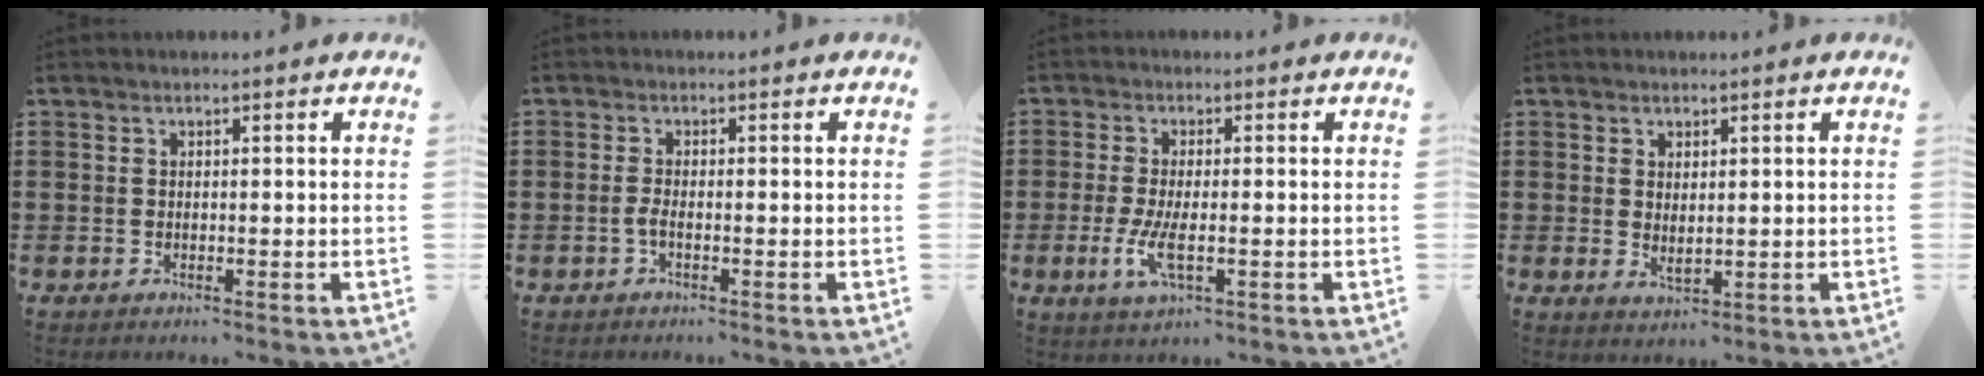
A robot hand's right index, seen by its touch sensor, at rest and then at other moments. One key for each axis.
{"total": 1.5, "fx": -0.7, "fy": 0.1, "fz": 1.3, "tx": -0.032, "ty": -0.004, "tz": -0.014}
{"total": 5.0, "fx": -1.3, "fy": 1.7, "fz": 4.5, "tx": -0.102, "ty": -0.010, "tz": -0.028}
{"total": 1.6, "fx": 0.7, "fy": 0.8, "fz": 1.2, "tx": -0.025, "ty": 0.000, "tz": 0.014}